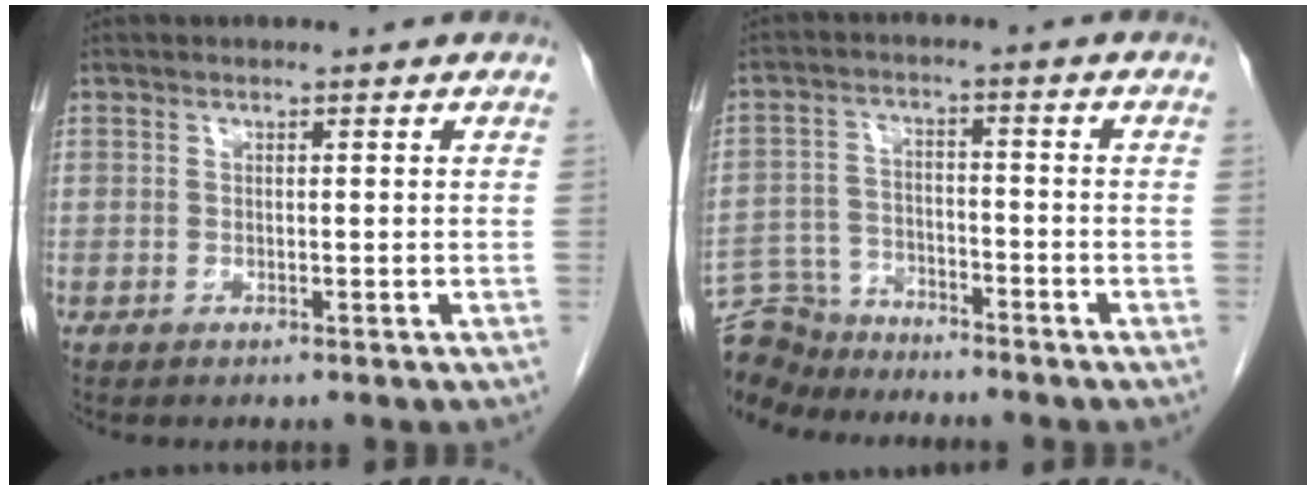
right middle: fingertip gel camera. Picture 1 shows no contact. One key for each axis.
{"total": 9.3, "fx": -8.9, "fy": 2.7, "fz": 0.4, "tx": -0.015, "ty": 0.007, "tz": -0.163}